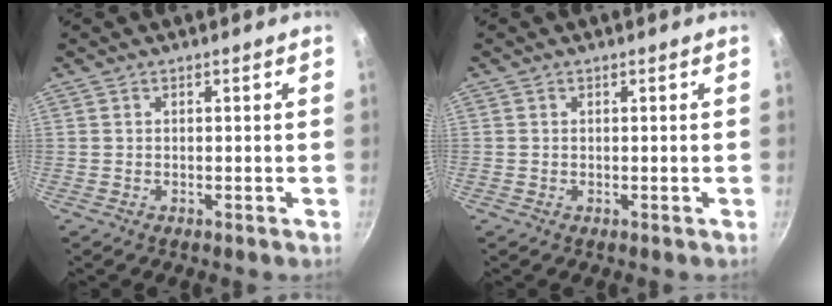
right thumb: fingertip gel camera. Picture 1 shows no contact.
{"total": 0.0}